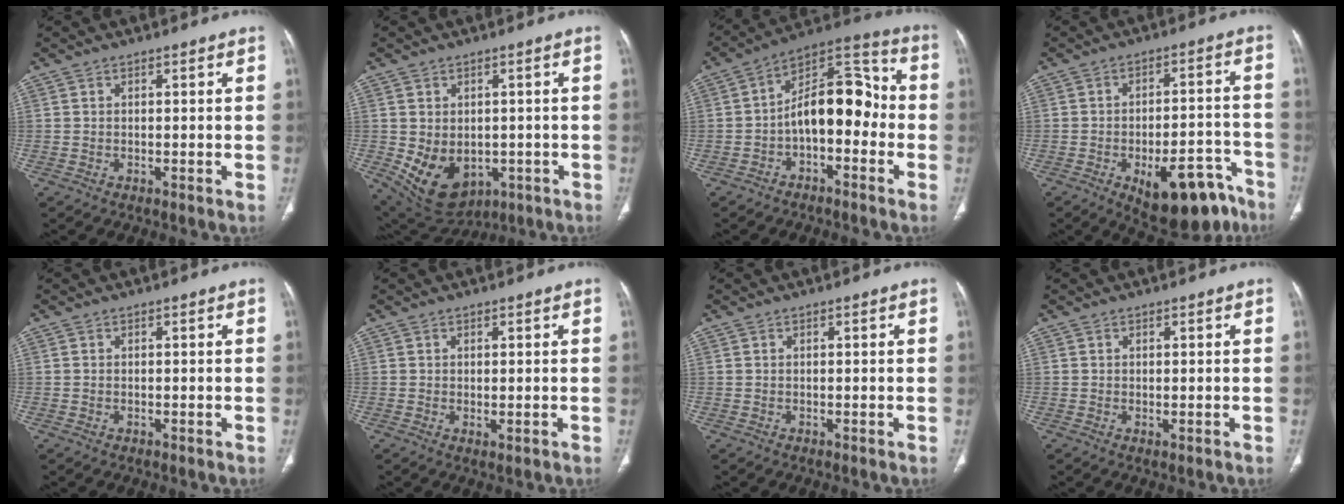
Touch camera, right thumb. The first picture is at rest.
{"total": 11.8, "force": [-2.7, 8.8, 7.4], "torque": [-0.106, -0.005, -0.012]}
{"total": 14.1, "force": [-2.5, 7.9, 11.5], "torque": [-0.148, 0.060, -0.050]}
{"total": 16.4, "force": [-9.6, 7.1, 11.2], "torque": [-0.099, 0.068, -0.124]}
{"total": 0.9, "force": [-0.5, 0.7, 0.3], "torque": [-0.008, 0.003, -0.010]}
{"total": 1.1, "force": [-0.1, 0.5, 1.0], "torque": [-0.021, -0.007, 0.004]}
{"total": 0.0}
{"total": 0.6, "force": [0.0, 0.2, 0.6], "torque": [-0.012, -0.004, 0.002]}